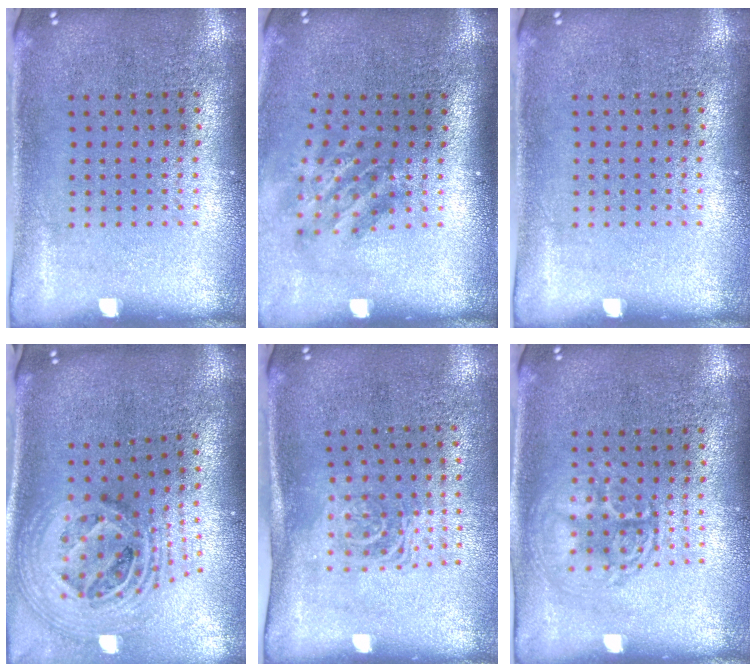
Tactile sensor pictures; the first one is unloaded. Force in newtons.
{"total": 1.9, "press": 1.2, "slide": 1.4}
{"total": 0.0}
{"total": 2.5, "press": 1.8, "slide": 1.8}
{"total": 1.6, "press": 1.2, "slide": 1.0}
{"total": 2.6, "press": 2.6, "slide": 0.4}